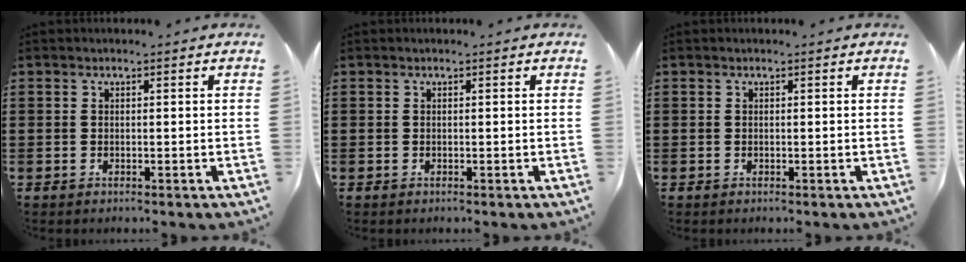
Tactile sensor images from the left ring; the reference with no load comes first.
{"total": 0.0}
{"total": 0.0}